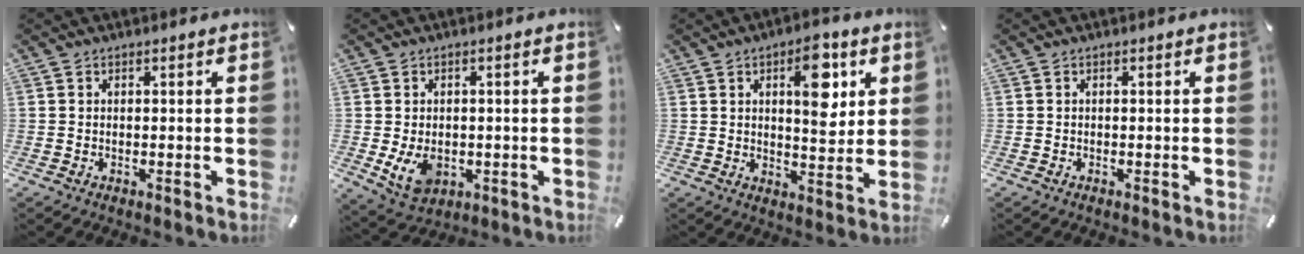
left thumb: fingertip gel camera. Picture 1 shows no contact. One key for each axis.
{"total": 6.1, "fx": -0.7, "fy": 4.7, "fz": 3.8, "tx": -0.073, "ty": -0.003, "tz": -0.013}
{"total": 11.1, "fx": 4.6, "fy": 5.3, "fz": 8.6, "tx": -0.102, "ty": -0.021, "tz": 0.070}
{"total": 0.0}